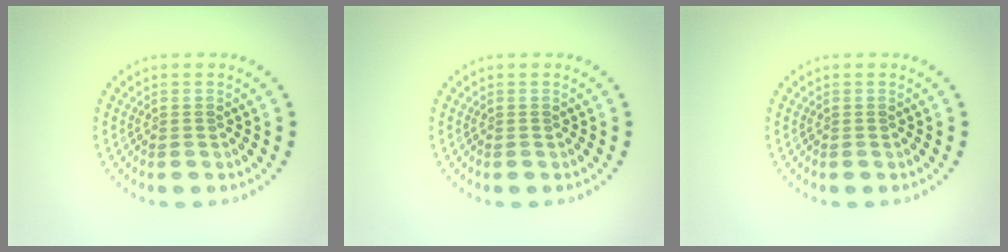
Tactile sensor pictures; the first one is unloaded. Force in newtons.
{"total": 0.0}
{"total": 0.0}